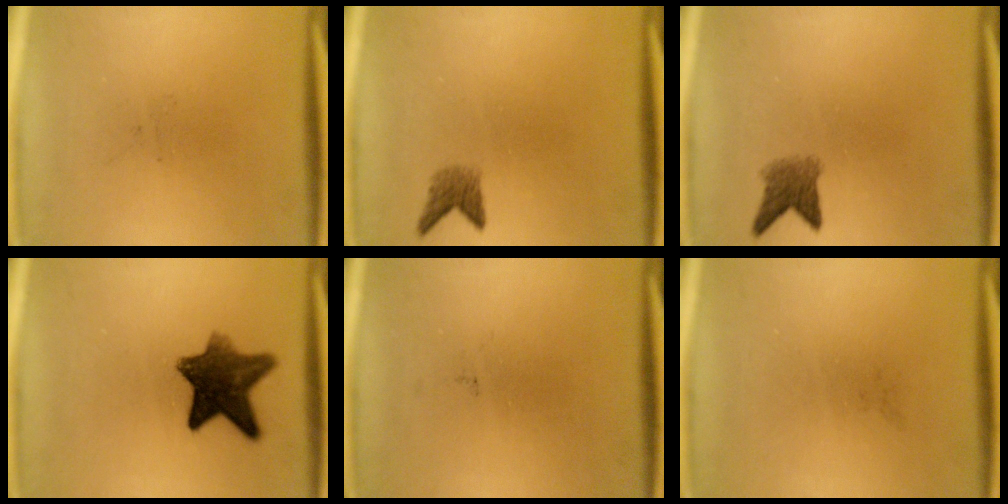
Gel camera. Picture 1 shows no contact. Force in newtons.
{"total": 2.0}
{"total": 3.1}
{"total": 9.7}
{"total": 0.0}
{"total": 0.0}